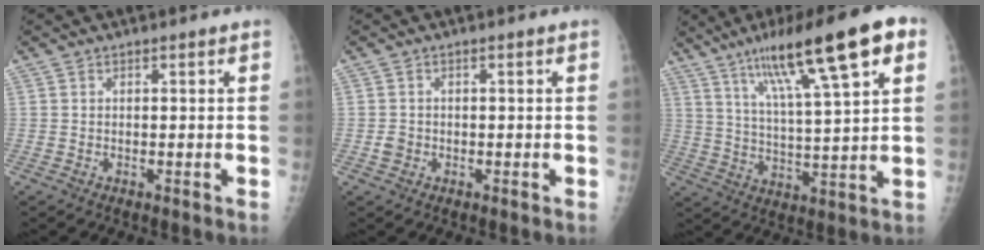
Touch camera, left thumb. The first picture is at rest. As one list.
[{"total": 1.6, "force": [-0.7, 1.4, 0.4], "torque": [-0.004, 0.006, -0.012]}, {"total": 19.9, "force": [10.1, 3.5, 16.7], "torque": [-0.252, -0.008, 0.165]}]